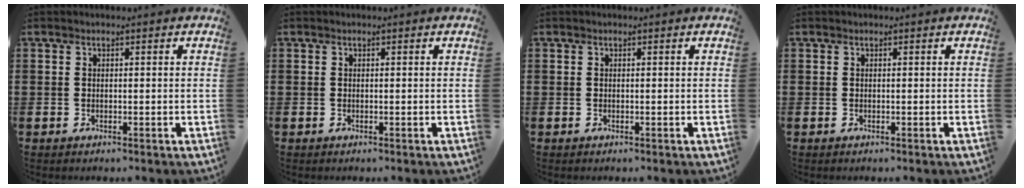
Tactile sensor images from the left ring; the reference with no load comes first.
{"total": 0.0}
{"total": 0.0}
{"total": 0.0}